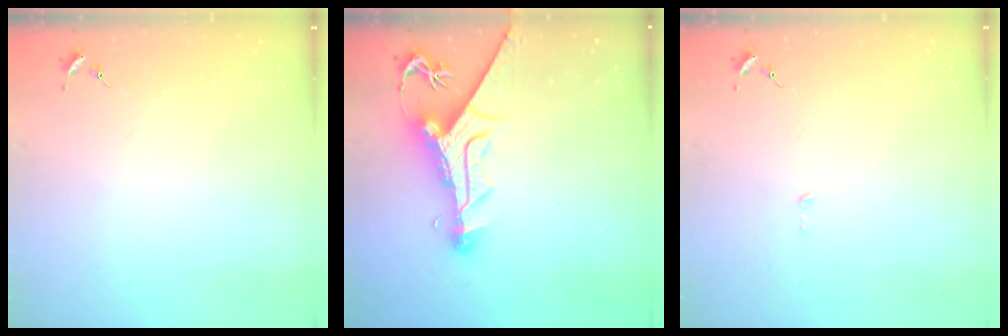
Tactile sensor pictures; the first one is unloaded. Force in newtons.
{"total": 15.0, "press": 14.9, "slide": 1.5}
{"total": 3.0, "press": 3.0, "slide": 0.2}